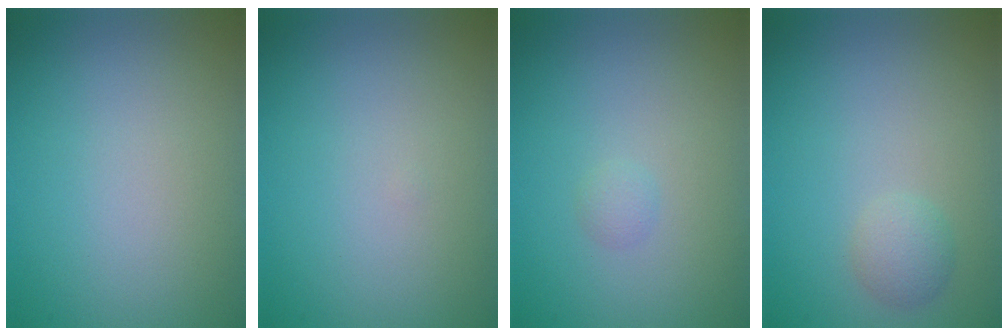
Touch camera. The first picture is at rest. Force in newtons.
{"total": 0.0}
{"total": 0.7, "press": 0.7, "slide": 0.0}
{"total": 1.5, "press": 1.5, "slide": 0.0}